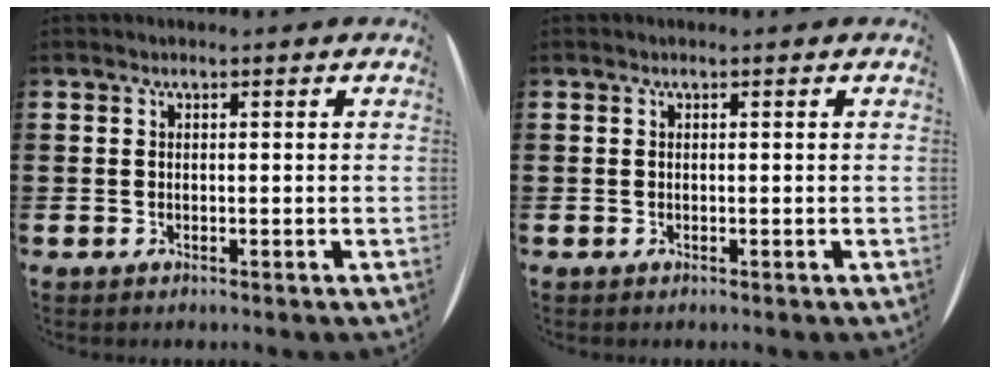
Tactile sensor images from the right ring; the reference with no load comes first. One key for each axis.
{"total": 0.0}